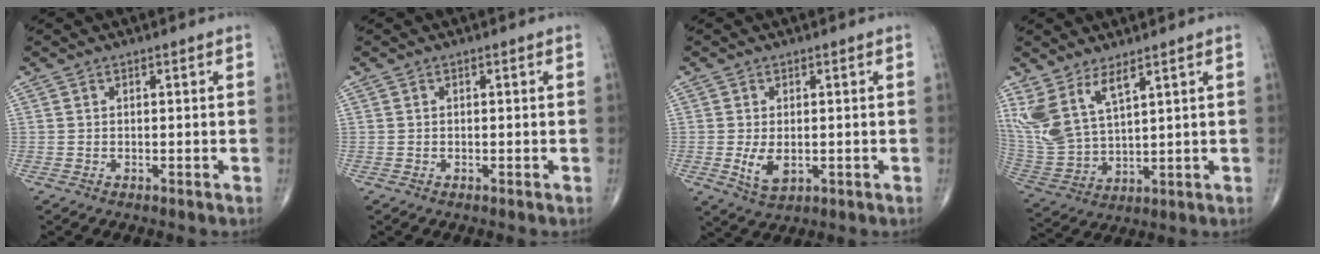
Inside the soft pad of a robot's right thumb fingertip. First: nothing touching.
{"total": 0.0}
{"total": 4.7, "force": [-0.6, 2.6, 3.8], "torque": [-0.070, -0.011, -0.005]}
{"total": 11.0, "force": [6.3, 4.4, 7.8], "torque": [-0.171, -0.030, 0.146]}